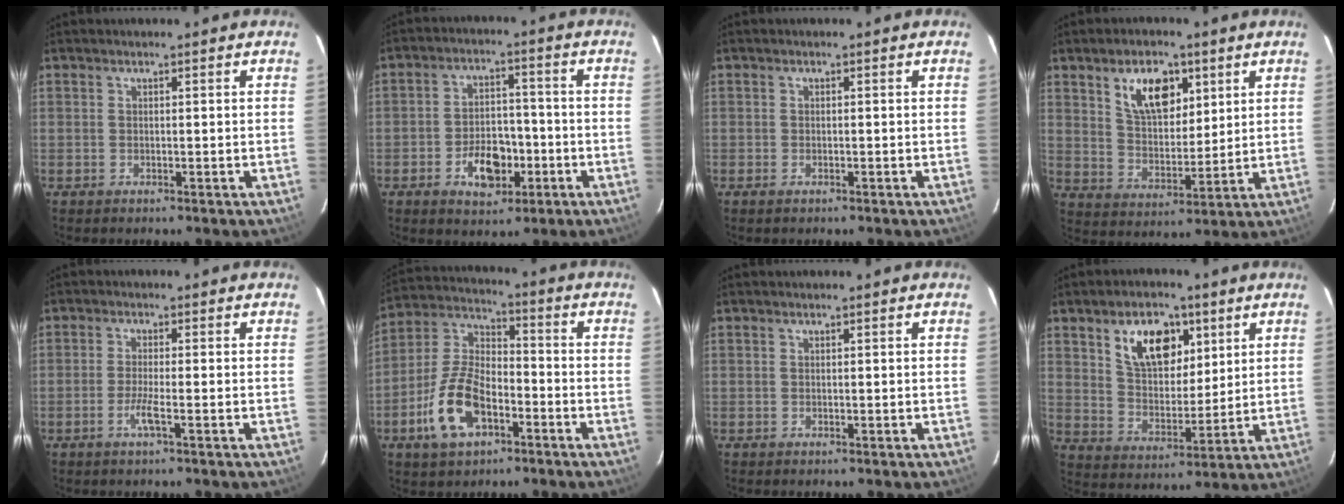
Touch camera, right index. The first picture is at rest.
{"total": 9.0, "force": [-3.8, 5.6, 5.9], "torque": [-0.113, 0.015, -0.050]}
{"total": 0.9, "force": [-0.6, 0.4, 0.5], "torque": [-0.010, -0.002, -0.012]}
{"total": 10.7, "force": [5.2, 5.8, 7.2], "torque": [-0.121, 0.011, 0.099]}
{"total": 3.1, "force": [-1.6, -0.3, 2.6], "torque": [-0.055, -0.006, -0.034]}
{"total": 13.5, "force": [-6.2, 7.2, 9.6], "torque": [-0.206, 0.014, -0.113]}
{"total": 0.0}
{"total": 12.3, "force": [5.9, 7.2, 8.0], "torque": [-0.136, 0.014, 0.111]}